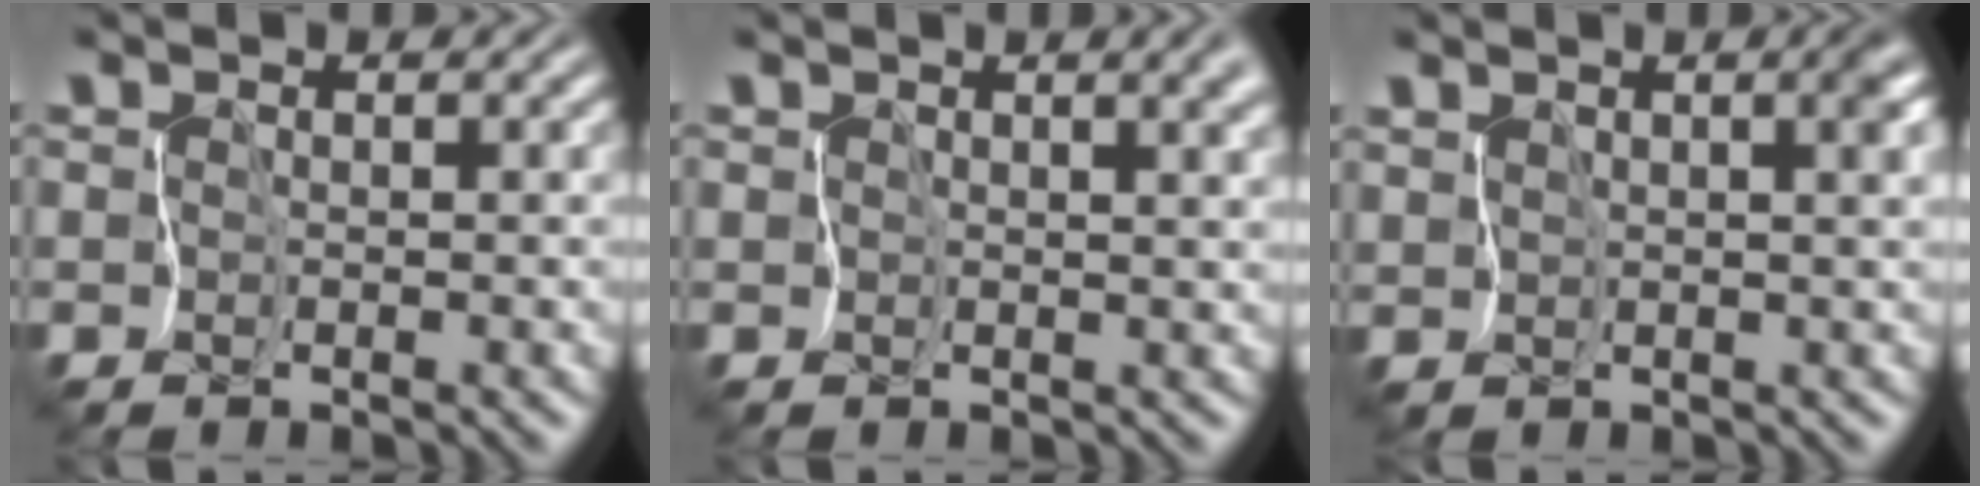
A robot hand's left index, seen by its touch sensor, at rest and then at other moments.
{"total": 4.4, "force": [2.1, 2.1, 3.2], "torque": [-0.031, 0.012, 0.025]}
{"total": 3.8, "force": [1.4, 1.4, 3.2], "torque": [-0.039, 0.009, 0.022]}